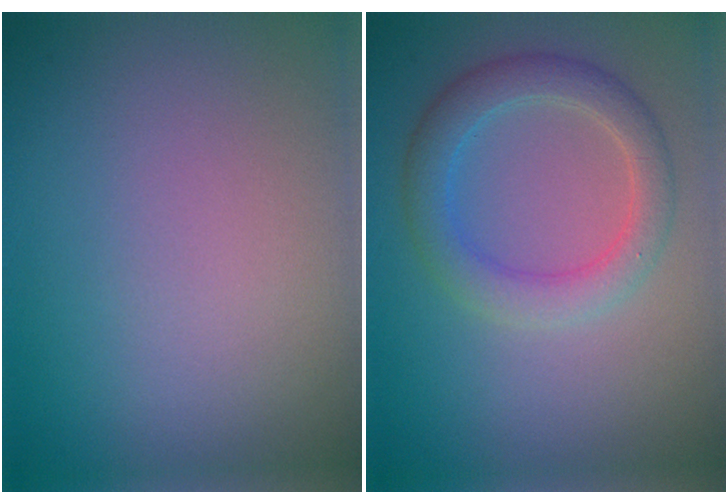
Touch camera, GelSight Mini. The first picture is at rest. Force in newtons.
{"total": 3.4, "press": 3.4, "slide": 0.1}